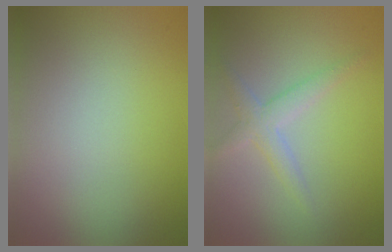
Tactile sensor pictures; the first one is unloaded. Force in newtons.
{"total": 2.3, "press": 2.3, "slide": 0.1}